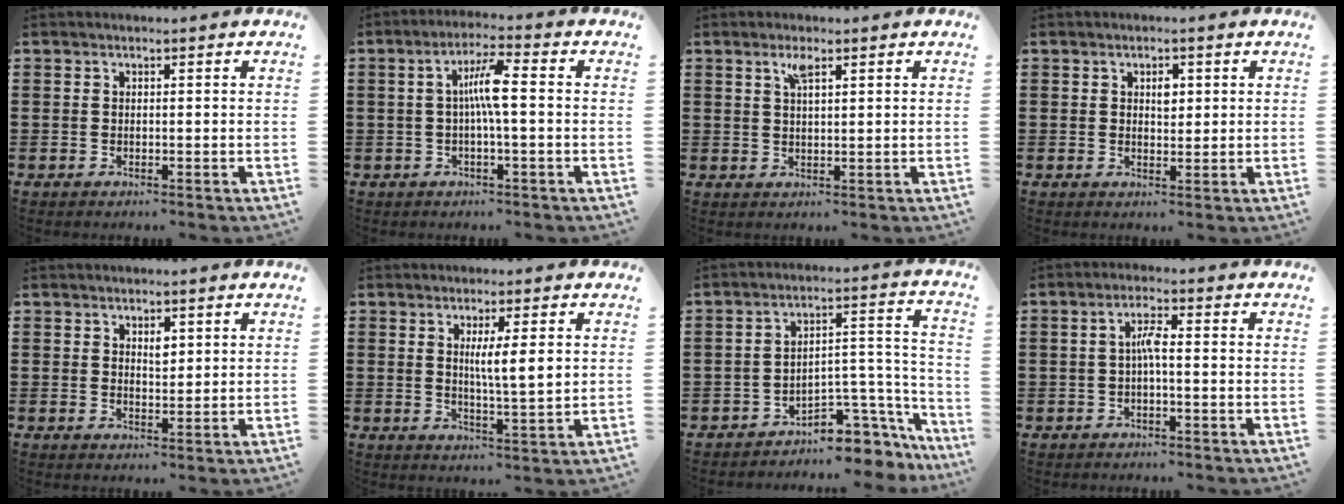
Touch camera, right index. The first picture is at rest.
{"total": 5.6, "force": [-0.1, 0.6, 5.6], "torque": [-0.105, 0.005, -0.007]}
{"total": 2.5, "force": [1.5, 0.6, 2.0], "torque": [-0.035, 0.001, 0.023]}
{"total": 2.3, "force": [0.8, 1.3, 1.7], "torque": [-0.019, 0.000, 0.010]}
{"total": 2.2, "force": [1.3, 1.2, 1.4], "torque": [-0.015, -0.002, 0.019]}
{"total": 5.0, "force": [1.2, 0.6, 4.8], "torque": [-0.086, -0.003, 0.015]}
{"total": 5.9, "force": [-4.6, 2.9, 2.3], "torque": [-0.031, 0.005, -0.088]}
{"total": 3.0, "force": [-0.5, 0.4, 2.9], "torque": [-0.057, 0.003, -0.012]}